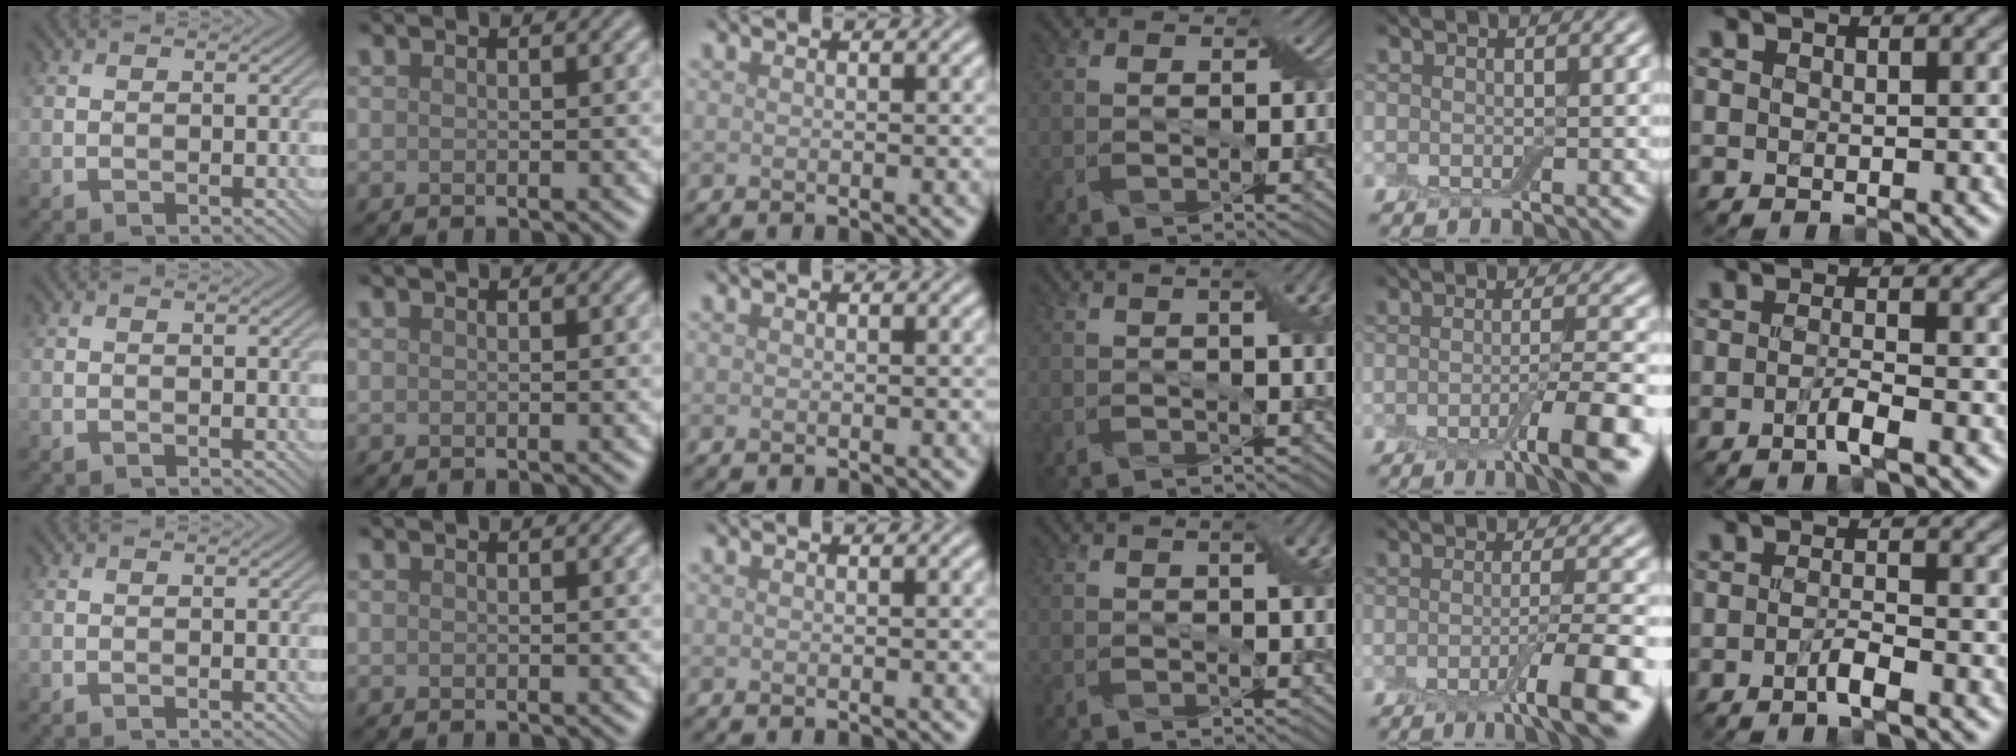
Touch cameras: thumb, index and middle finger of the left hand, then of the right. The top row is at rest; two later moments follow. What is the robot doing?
{"motion": "wrap", "object": "cling film"}